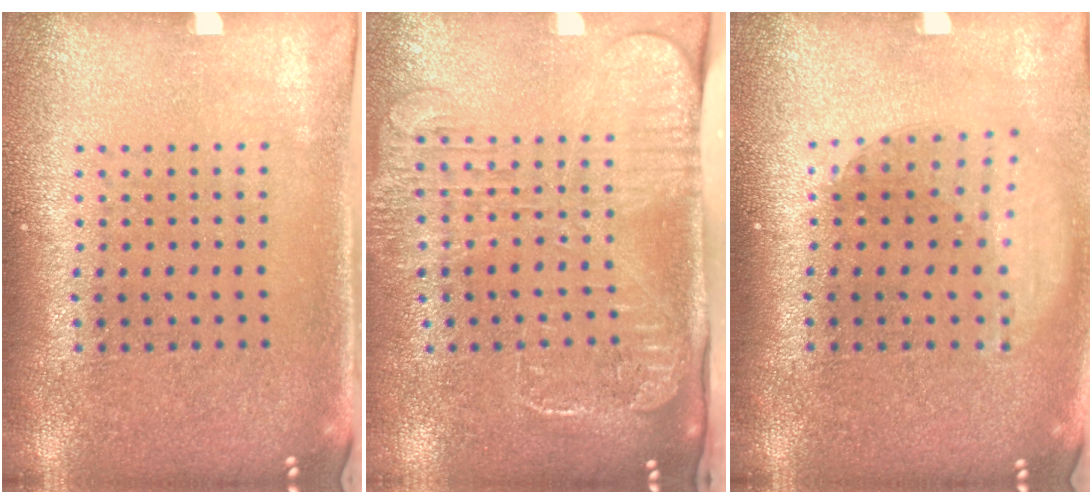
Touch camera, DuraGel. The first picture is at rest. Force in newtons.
{"total": 2.6, "press": 2.0, "slide": 1.7}
{"total": 1.9, "press": 1.4, "slide": 1.2}